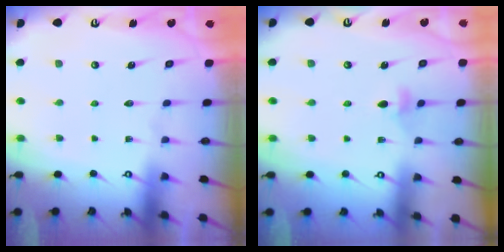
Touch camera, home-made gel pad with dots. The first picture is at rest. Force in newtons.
{"total": 3.7, "press": 3.6, "slide": 0.8}